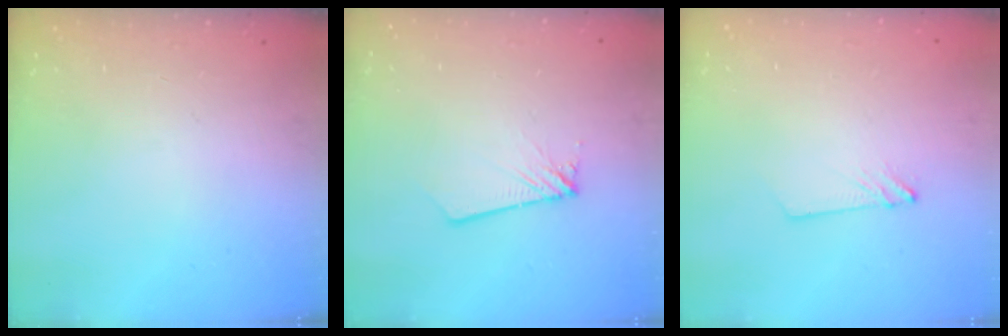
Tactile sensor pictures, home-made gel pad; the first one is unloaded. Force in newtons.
{"total": 1.8, "press": 1.8, "slide": 0.2}
{"total": 2.4, "press": 2.4, "slide": 0.2}